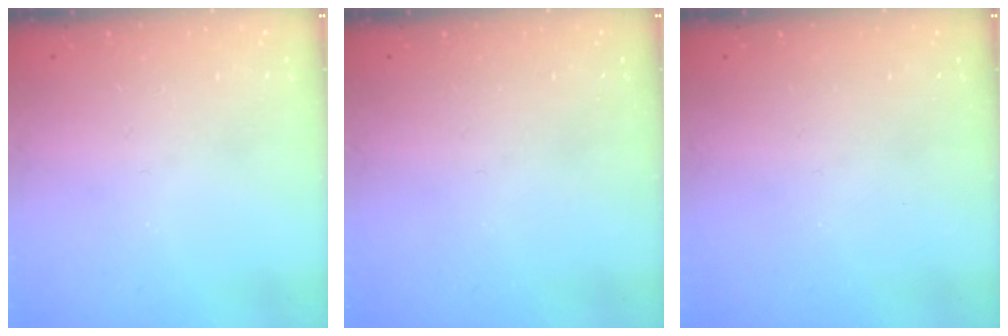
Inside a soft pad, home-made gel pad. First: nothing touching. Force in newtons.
{"total": 0.0}
{"total": 0.0}